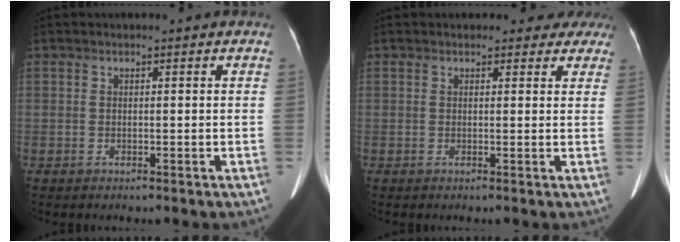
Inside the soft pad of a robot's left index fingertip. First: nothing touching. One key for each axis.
{"total": 4.6, "fx": 4.0, "fy": 2.3, "fz": 0.2, "tx": 0.024, "ty": -0.006, "tz": 0.023}